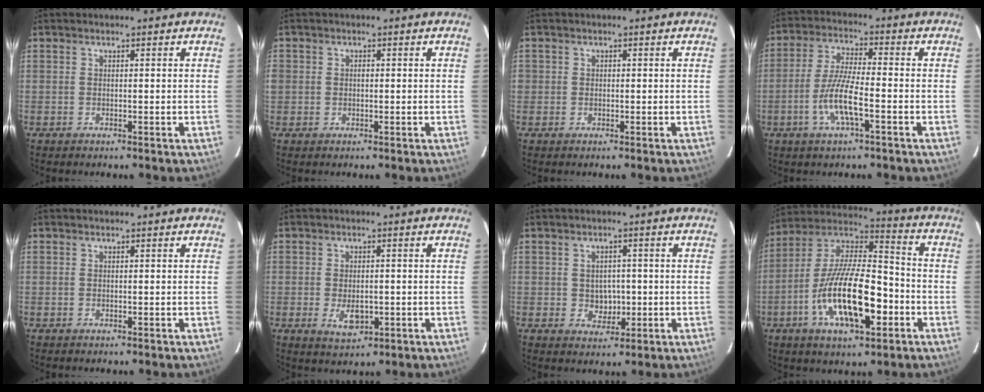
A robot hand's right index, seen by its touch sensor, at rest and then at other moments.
{"total": 1.9, "force": [-0.3, 1.8, 0.7], "torque": [-0.009, 0.001, -0.006]}
{"total": 1.2, "force": [-0.2, 1.2, 0.1], "torque": [0.000, 0.000, -0.004]}
{"total": 8.6, "force": [-3.3, 1.4, 7.8], "torque": [-0.160, -0.002, -0.065]}
{"total": 0.0}
{"total": 4.9, "force": [-1.3, 3.0, 3.8], "torque": [-0.070, -0.009, -0.014]}
{"total": 3.9, "force": [-0.3, 3.5, 1.8], "torque": [-0.032, 0.006, 0.004]}
{"total": 19.8, "force": [-6.8, 7.3, 17.0], "torque": [-0.325, -0.006, -0.122]}